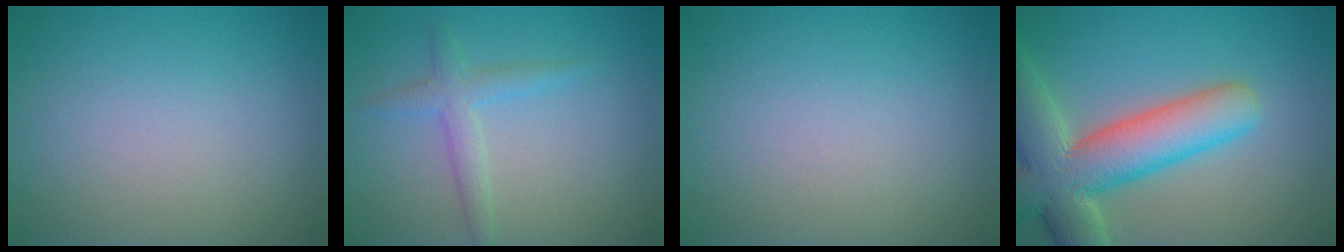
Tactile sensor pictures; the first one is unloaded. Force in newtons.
{"total": 2.3, "press": 2.3, "slide": 0.1}
{"total": 0.0}
{"total": 9.8, "press": 9.7, "slide": 0.9}